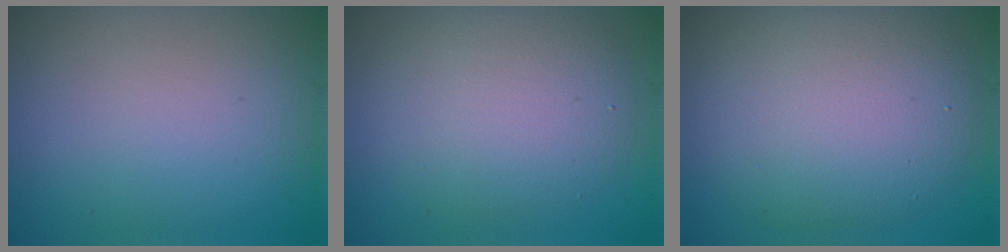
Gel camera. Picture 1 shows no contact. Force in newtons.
{"total": 5.4, "press": 5.4, "slide": 0.3}
{"total": 8.1, "press": 8.0, "slide": 0.6}